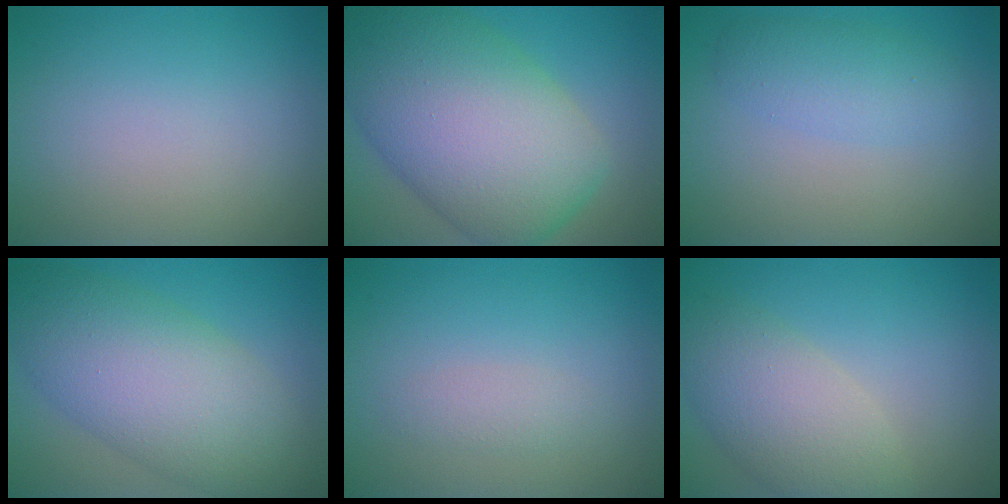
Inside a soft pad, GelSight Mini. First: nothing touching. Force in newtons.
{"total": 14.7, "press": 14.7, "slide": 0.4}
{"total": 3.0, "press": 3.0, "slide": 0.1}
{"total": 9.5, "press": 9.5, "slide": 0.2}
{"total": 1.3, "press": 1.3, "slide": 0.1}
{"total": 5.5, "press": 5.5, "slide": 0.6}